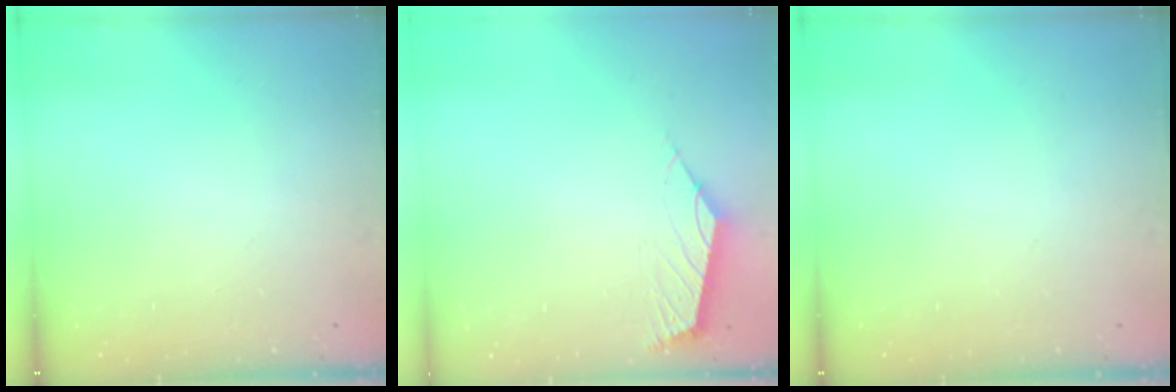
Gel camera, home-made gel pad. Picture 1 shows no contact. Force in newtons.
{"total": 2.5, "press": 2.4, "slide": 0.6}
{"total": 0.0}